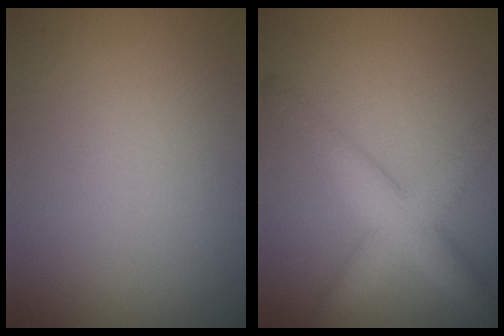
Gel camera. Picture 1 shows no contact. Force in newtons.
{"total": 5.2, "press": 5.2, "slide": 0.2}